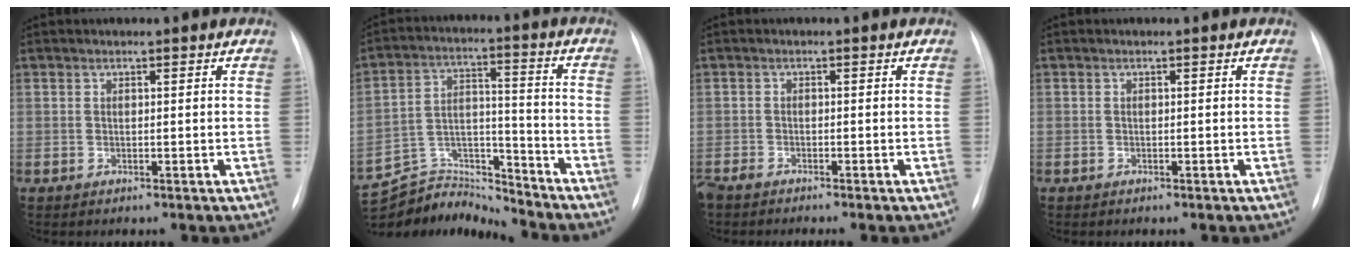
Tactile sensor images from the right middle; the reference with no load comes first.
{"total": 12.3, "force": [-12.3, 0.9, -0.5], "torque": [0.012, 0.045, -0.221]}
{"total": 2.8, "force": [-2.5, 0.3, 1.2], "torque": [-0.020, -0.007, -0.046]}
{"total": 0.0}